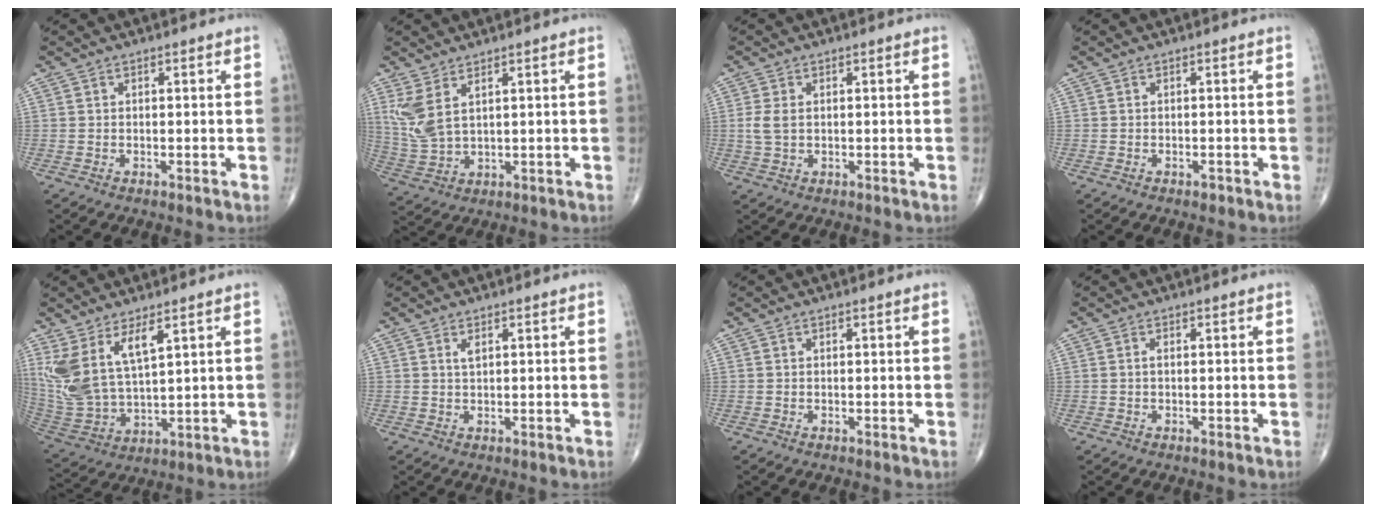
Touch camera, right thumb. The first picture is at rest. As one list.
[{"total": 8.1, "force": [3.8, 3.0, 6.5], "torque": [-0.153, -0.020, 0.092]}, {"total": 3.0, "force": [0.3, 1.9, 2.3], "torque": [-0.058, 0.003, 0.008]}, {"total": 0.6, "force": [-0.4, 0.3, 0.3], "torque": [-0.003, 0.000, -0.007]}, {"total": 12.4, "force": [6.0, 4.8, 9.7], "torque": [-0.206, -0.033, 0.139]}, {"total": 1.3, "force": [0.6, 0.5, 1.0], "torque": [-0.019, 0.000, 0.013]}, {"total": 0.0}, {"total": 0.5, "force": [-0.1, 0.2, 0.5], "torque": [-0.010, -0.001, -0.003]}]